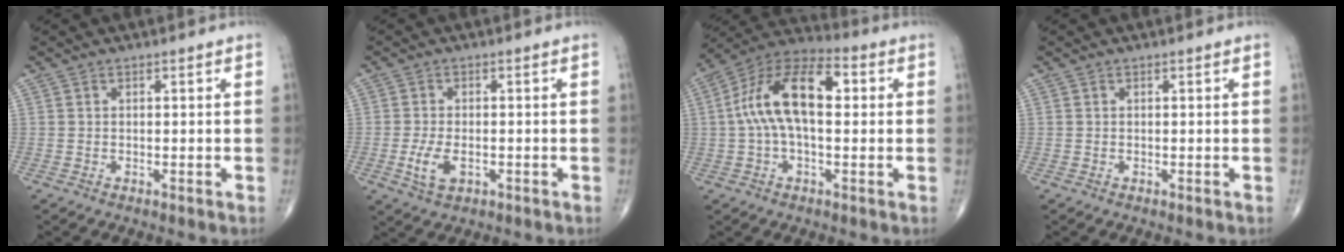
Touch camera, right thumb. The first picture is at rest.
{"total": 4.8, "force": [-1.4, 2.6, 3.8], "torque": [-0.080, -0.001, -0.021]}
{"total": 15.0, "force": [1.6, 7.4, 13.0], "torque": [-0.241, 0.043, 0.019]}
{"total": 0.0}